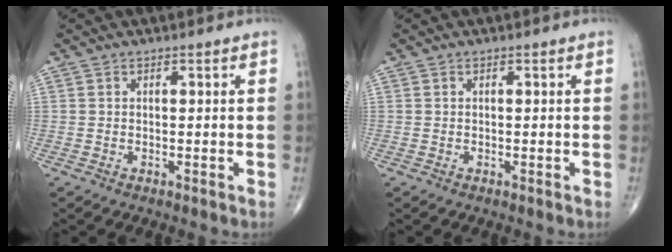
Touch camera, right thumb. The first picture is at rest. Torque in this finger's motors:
{"motor_torque": [-0.07, 0.10, -0.16, -0.06, 0.01]}